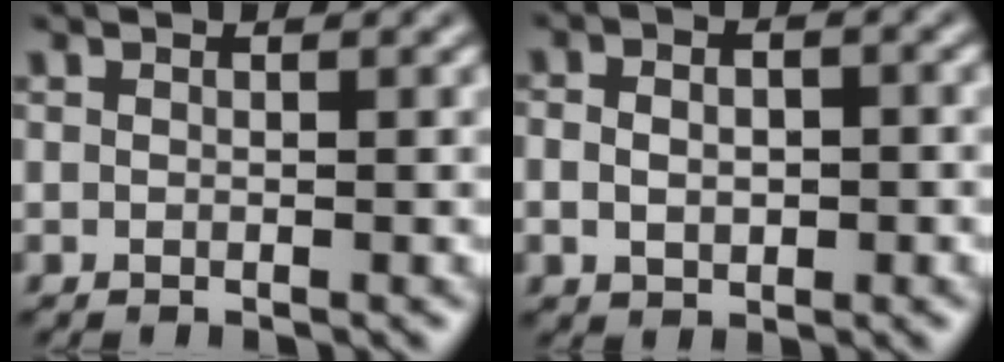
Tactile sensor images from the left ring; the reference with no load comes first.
{"total": 3.6, "force": [-0.2, 2.5, 2.5], "torque": [-0.035, 0.005, -0.006]}